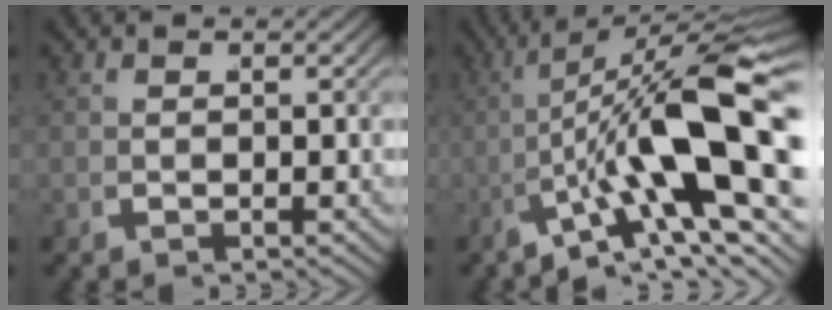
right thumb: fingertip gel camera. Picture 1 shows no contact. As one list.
[{"total": 10.8, "force": [-0.9, 3.0, 10.4], "torque": [-0.174, -0.002, -0.009]}]